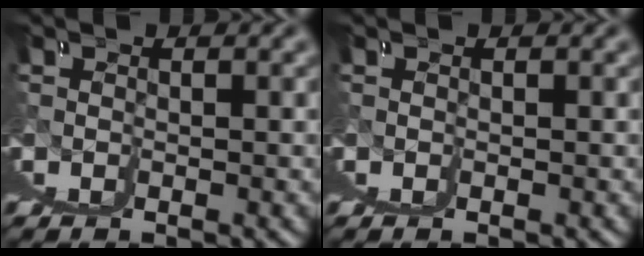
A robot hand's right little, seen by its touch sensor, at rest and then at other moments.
{"total": 0.0}